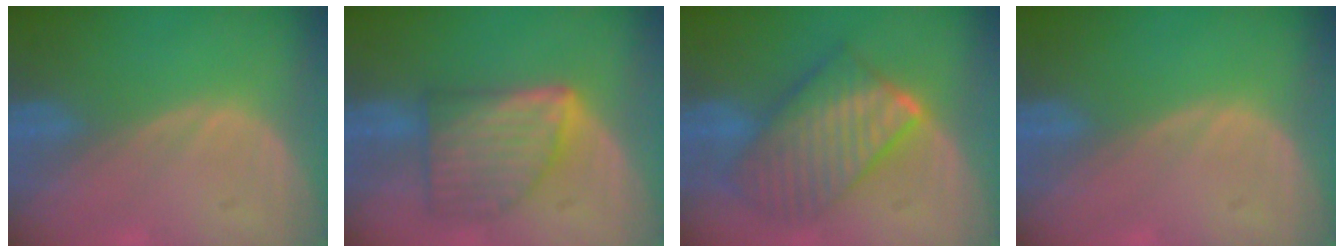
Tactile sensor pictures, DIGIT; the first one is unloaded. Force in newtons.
{"total": 8.1, "press": 8.1, "slide": 0.3}
{"total": 10.2, "press": 10.2, "slide": 0.7}
{"total": 0.0}